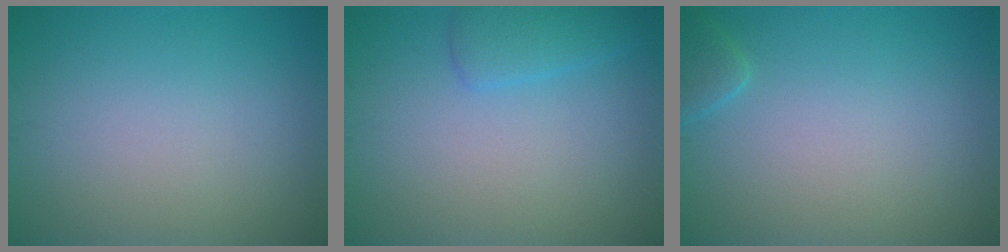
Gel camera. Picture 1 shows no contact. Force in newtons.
{"total": 2.0, "press": 1.9, "slide": 0.2}
{"total": 1.3, "press": 1.3, "slide": 0.1}